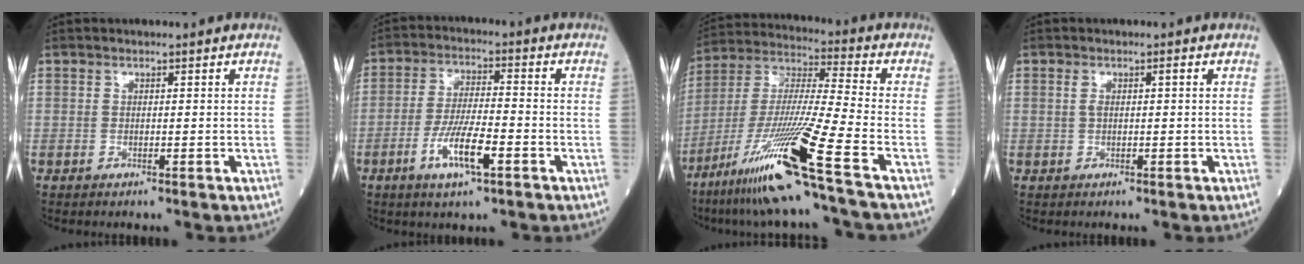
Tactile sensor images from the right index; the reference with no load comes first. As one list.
[{"total": 8.1, "force": [-3.6, 1.4, 7.1], "torque": [-0.140, -0.006, -0.064]}, {"total": 19.3, "force": [-10.8, -1.8, 15.9], "torque": [-0.341, -0.044, -0.204]}, {"total": 1.5, "force": [0.3, 0.5, 1.3], "torque": [-0.030, 0.013, 0.008]}]